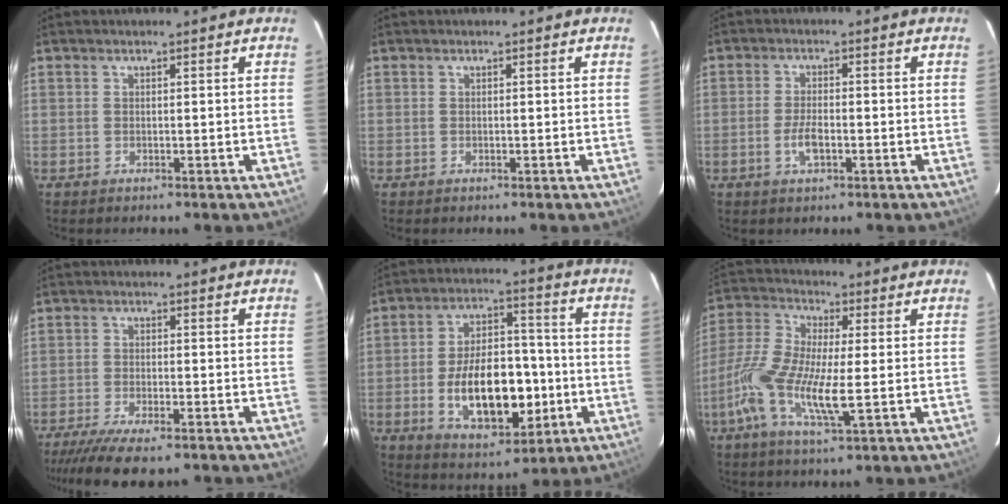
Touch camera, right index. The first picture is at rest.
{"total": 0.0}
{"total": 4.2, "force": [-1.5, 1.7, 3.5], "torque": [-0.073, -0.001, -0.028]}
{"total": 10.5, "force": [-8.4, 2.1, 5.9], "torque": [-0.140, -0.038, -0.147]}
{"total": 17.6, "force": [-4.1, 9.4, 14.2], "torque": [-0.262, 0.014, -0.046]}
{"total": 12.8, "force": [-2.7, 3.1, 12.1], "torque": [-0.262, -0.004, -0.065]}